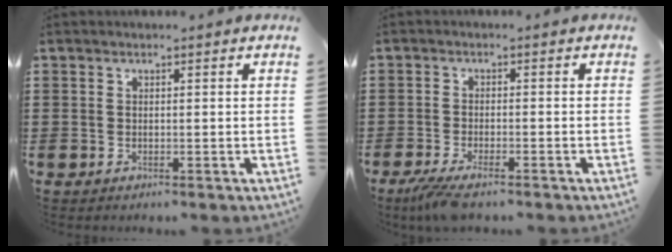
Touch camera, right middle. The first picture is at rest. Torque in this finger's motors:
{"motor_torque": [1.20, 0.30, 0.51, 0.18]}